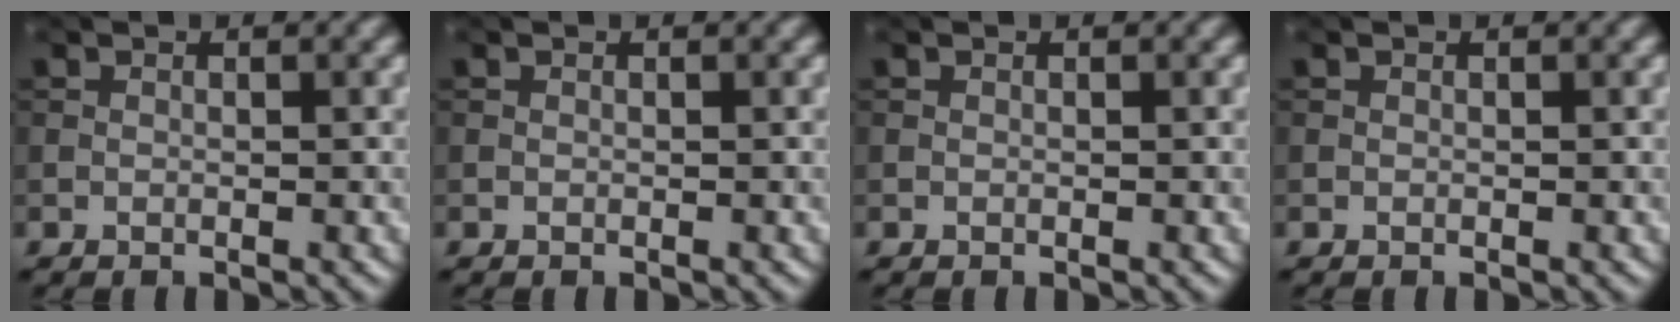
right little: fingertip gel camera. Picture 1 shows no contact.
{"total": 0.0}
{"total": 0.0}
{"total": 0.0}